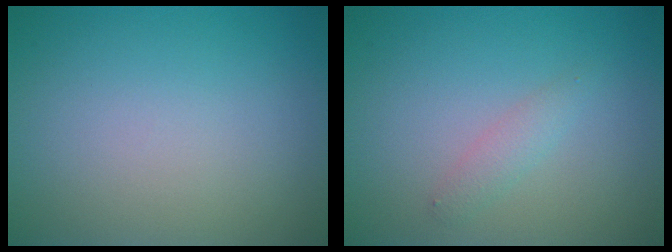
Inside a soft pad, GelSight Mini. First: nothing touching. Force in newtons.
{"total": 1.3, "press": 1.3, "slide": 0.0}